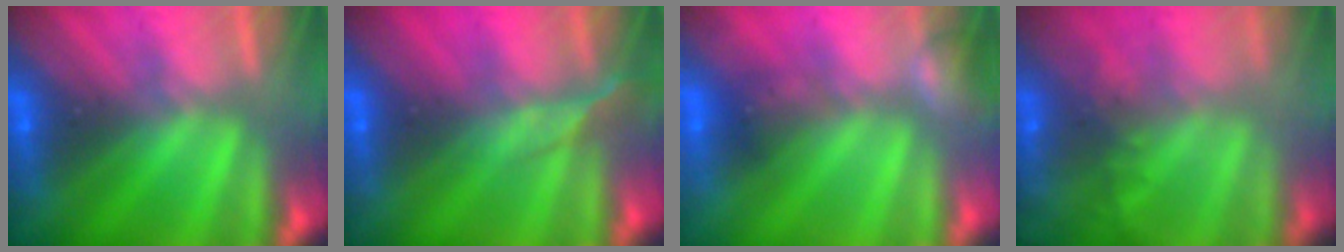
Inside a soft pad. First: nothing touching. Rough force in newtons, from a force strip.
{"total": 2.6}
{"total": 2.4}
{"total": 9.2}